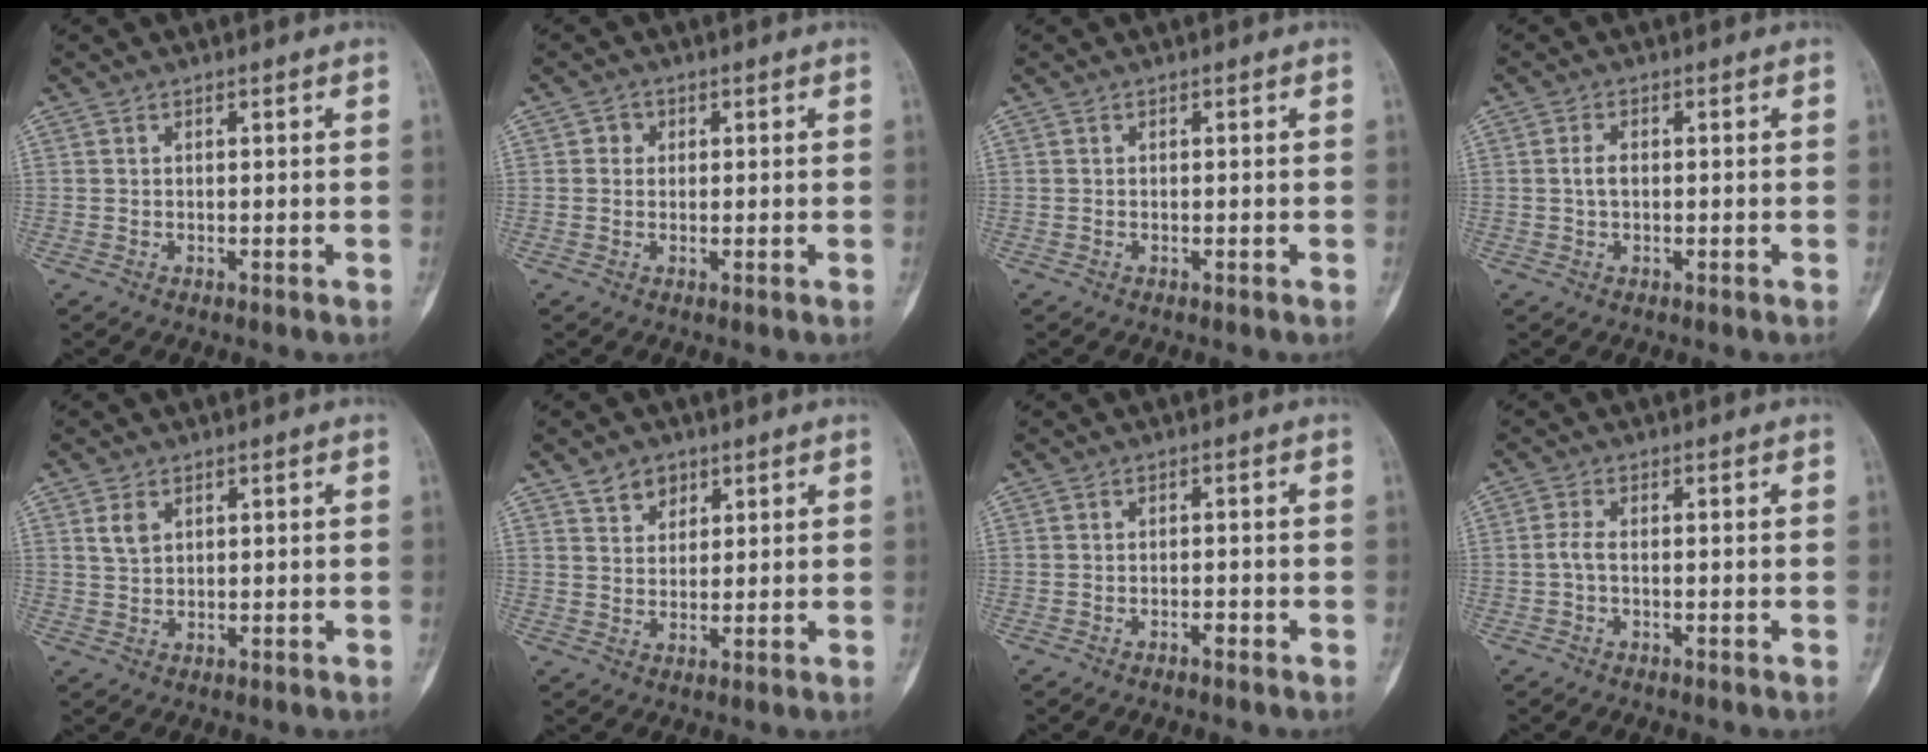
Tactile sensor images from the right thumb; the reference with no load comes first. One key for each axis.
{"total": 1.7, "fx": 0.3, "fy": 1.6, "fz": 0.5, "tx": 0.004, "ty": 0.003, "tz": 0.000}
{"total": 0.0}
{"total": 2.1, "fx": 0.0, "fy": 1.2, "fz": 1.7, "tx": -0.035, "ty": 0.005, "tz": -0.003}
{"total": 2.7, "fx": 1.3, "fy": 1.7, "fz": 1.6, "tx": -0.026, "ty": -0.002, "tz": 0.031}
{"total": 4.2, "fx": 2.7, "fy": 2.9, "fz": 1.3, "tx": -0.002, "ty": -0.019, "tz": 0.049}
{"total": 1.0, "fx": -0.8, "fy": 0.3, "fz": 0.5, "tx": -0.009, "ty": 0.008, "tz": -0.013}
{"total": 2.0, "fx": -0.4, "fy": 0.9, "fz": 1.7, "tx": -0.037, "ty": 0.001, "tz": -0.011}